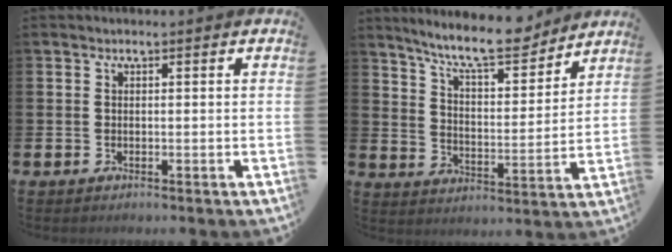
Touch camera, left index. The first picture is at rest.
{"total": 10.5, "force": [9.5, 1.9, 4.1], "torque": [-0.094, -0.056, 0.165]}